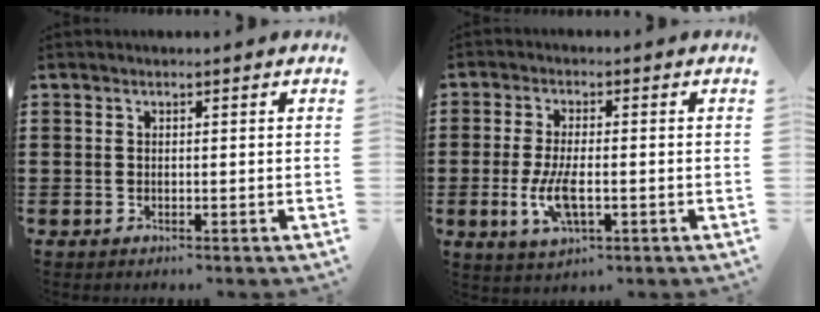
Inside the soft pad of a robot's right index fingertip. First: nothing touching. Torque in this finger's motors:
{"motor_torque": [1.05, 1.09, 0.22, 0.12]}